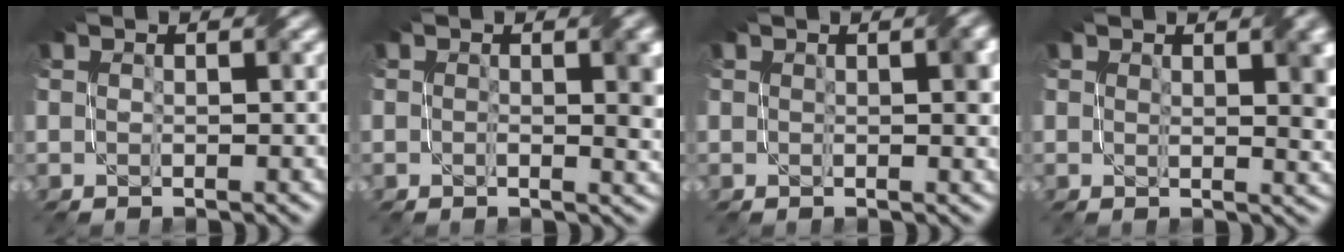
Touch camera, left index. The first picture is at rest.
{"total": 3.1, "force": [0.3, 1.2, 2.8], "torque": [-0.036, -0.001, 0.004]}
{"total": 2.1, "force": [0.5, 0.8, 1.9], "torque": [-0.021, 0.004, 0.009]}
{"total": 3.5, "force": [1.2, 1.4, 3.0], "torque": [-0.034, -0.002, 0.020]}